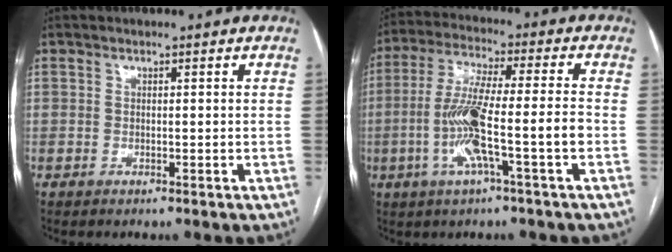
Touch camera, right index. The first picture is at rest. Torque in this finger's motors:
{"motor_torque": [1.55, -0.11, 0.60, 0.21]}